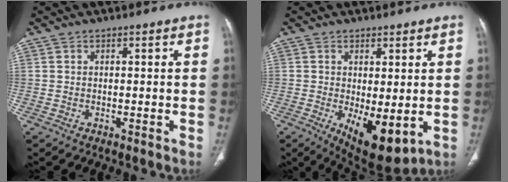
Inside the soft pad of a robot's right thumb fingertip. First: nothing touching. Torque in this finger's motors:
{"motor_torque": [1.03, 2.09, 0.01, 0.01, 0.38]}